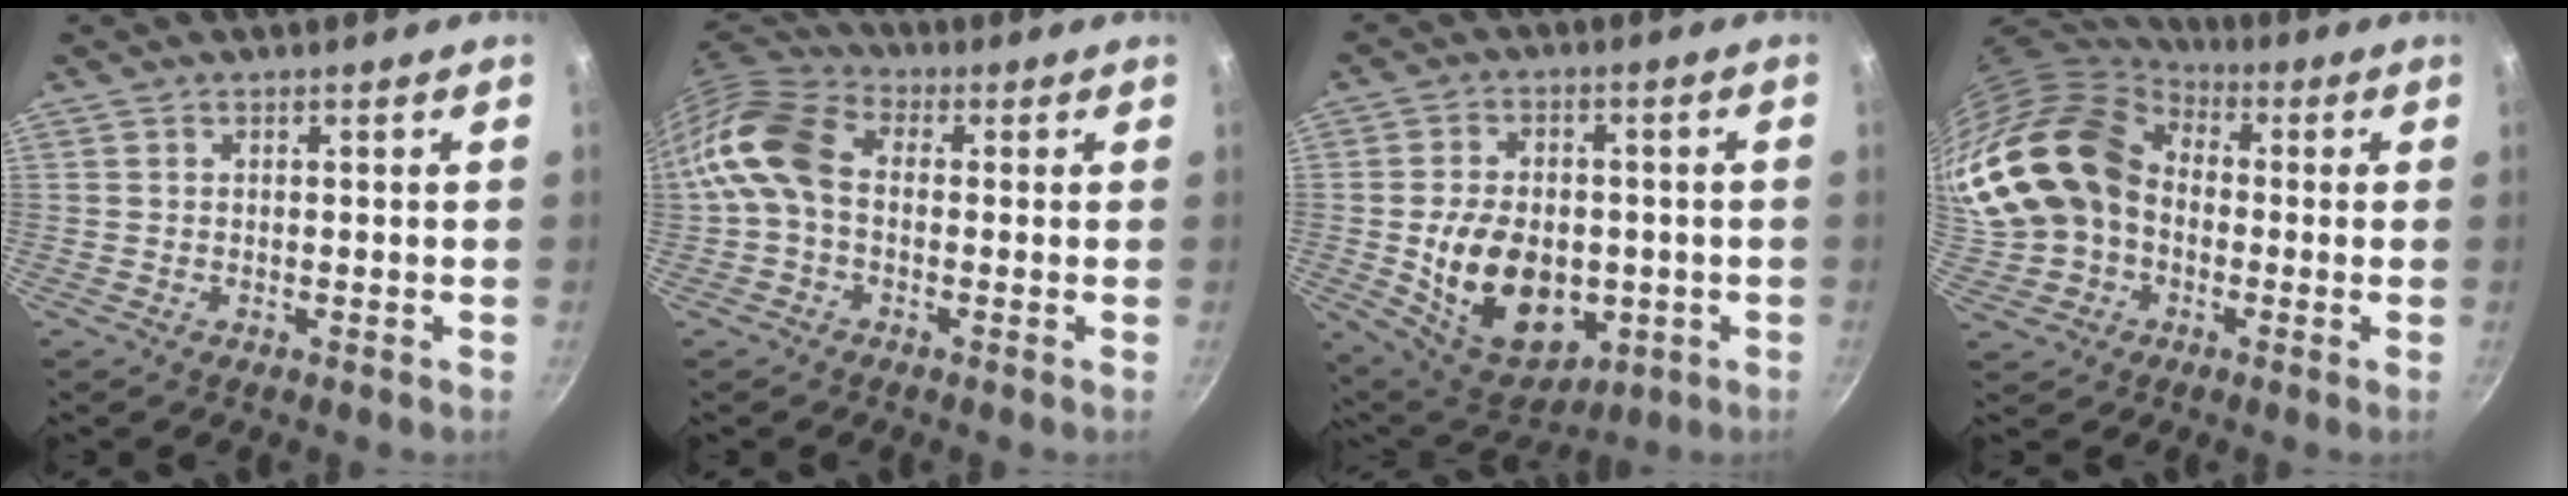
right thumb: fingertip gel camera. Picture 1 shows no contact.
{"total": 11.7, "force": [-0.9, 8.3, 8.2], "torque": [-0.149, 0.035, -0.039]}
{"total": 17.9, "force": [-2.8, 12.3, 12.7], "torque": [-0.182, 0.004, -0.023]}
{"total": 22.8, "force": [0.1, 18.2, 13.8], "torque": [-0.288, 0.053, 0.006]}